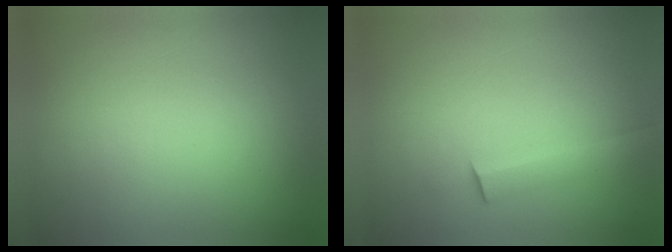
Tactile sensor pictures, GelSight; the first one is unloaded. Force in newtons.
{"total": 2.4}